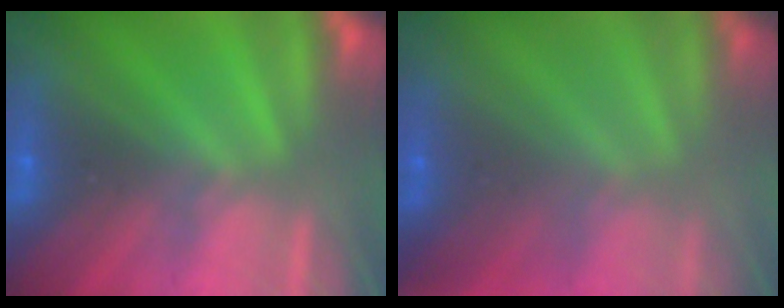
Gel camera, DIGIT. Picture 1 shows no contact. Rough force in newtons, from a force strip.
{"total": 1.2}